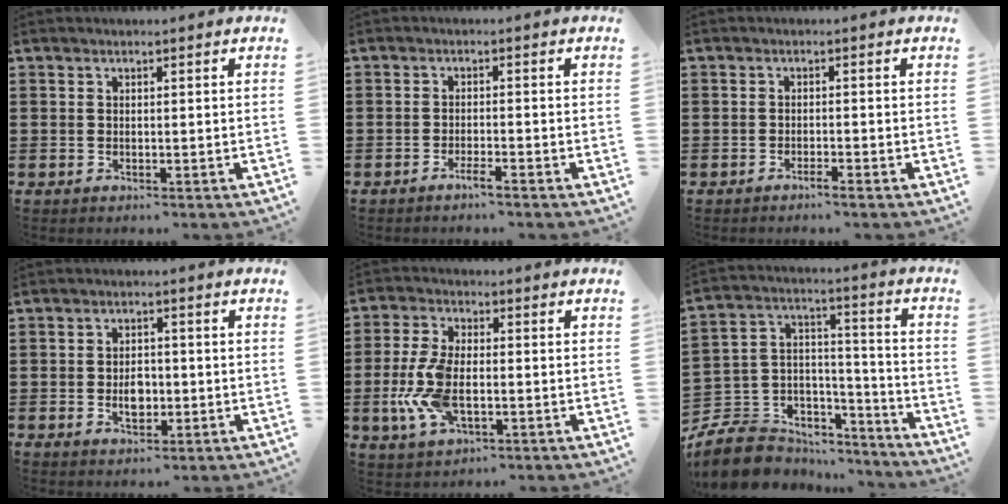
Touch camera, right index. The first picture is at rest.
{"total": 1.9, "force": [-1.4, 0.0, 1.2], "torque": [-0.020, -0.002, -0.025]}
{"total": 1.3, "force": [-1.1, 0.0, 0.7], "torque": [-0.013, -0.001, -0.020]}
{"total": 3.7, "force": [-0.7, 2.2, 2.9], "torque": [-0.047, 0.001, -0.013]}
{"total": 8.8, "force": [-1.8, 4.2, 7.4], "torque": [-0.182, -0.009, -0.041]}
{"total": 8.0, "force": [-6.0, 5.2, 1.3], "torque": [-0.048, 0.008, -0.111]}